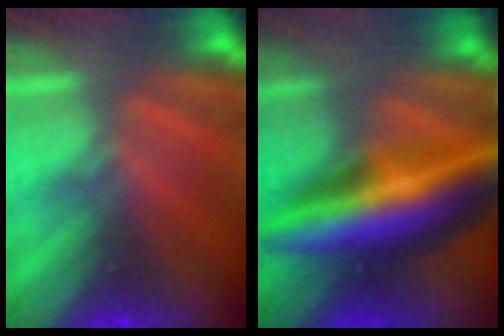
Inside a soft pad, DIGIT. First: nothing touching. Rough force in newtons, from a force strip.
{"total": 6.5}